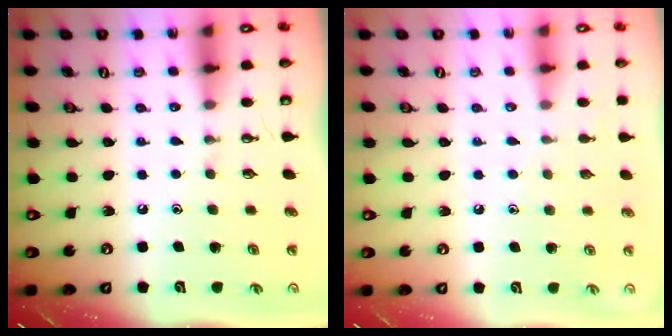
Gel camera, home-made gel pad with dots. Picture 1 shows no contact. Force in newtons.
{"total": 4.7, "press": 4.7, "slide": 0.7}